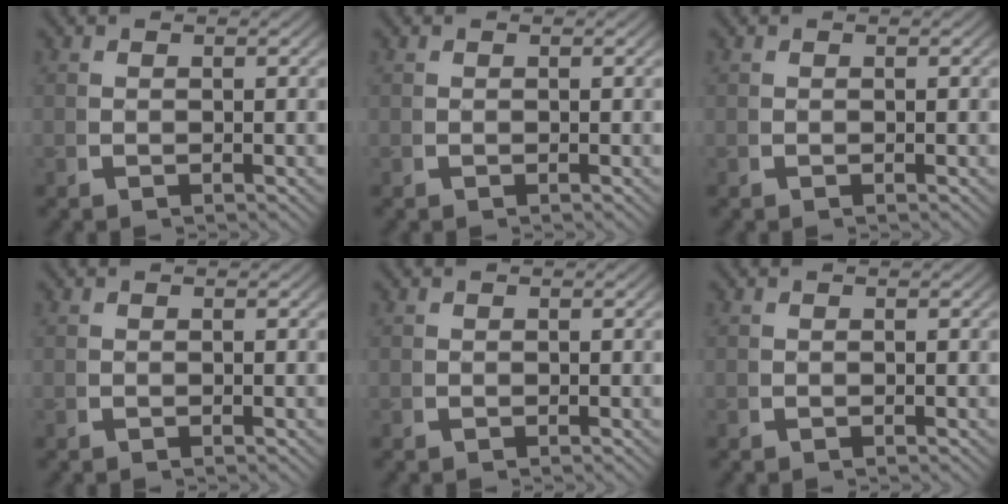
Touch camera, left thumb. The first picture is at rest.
{"total": 0.0}
{"total": 0.0}
{"total": 0.0}
{"total": 0.0}
{"total": 0.0}